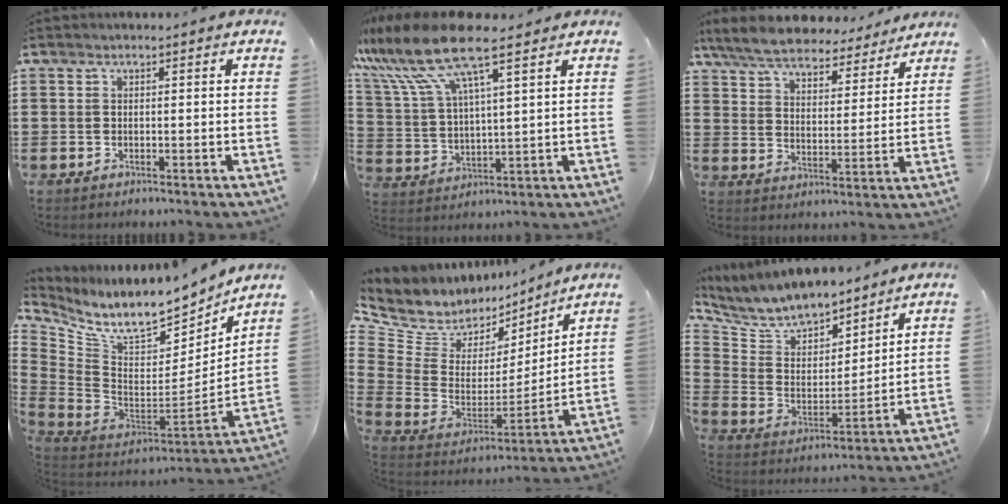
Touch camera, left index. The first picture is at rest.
{"total": 12.0, "force": [8.6, 2.4, 8.1], "torque": [-0.190, -0.023, 0.149]}
{"total": 7.2, "force": [6.8, 1.4, 1.9], "torque": [-0.070, -0.035, 0.120]}
{"total": 9.8, "force": [8.1, 2.4, 4.8], "torque": [-0.116, -0.077, 0.138]}
{"total": 7.5, "force": [5.8, 4.4, 1.3], "torque": [-0.080, -0.050, 0.106]}
{"total": 8.0, "force": [7.4, 2.6, 1.3], "torque": [-0.071, -0.046, 0.133]}